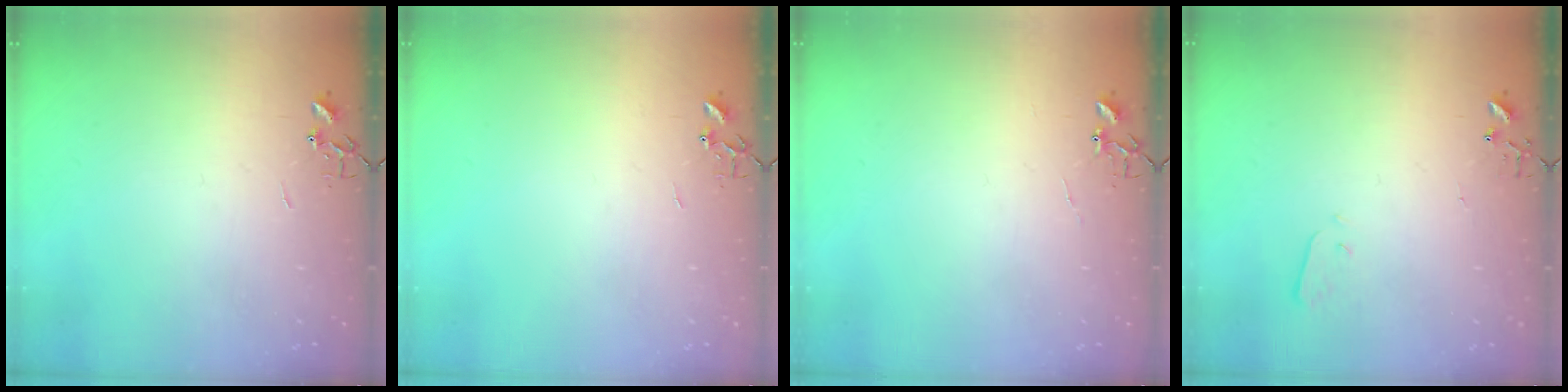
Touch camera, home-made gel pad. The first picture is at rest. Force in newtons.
{"total": 0.0}
{"total": 4.3, "press": 4.3, "slide": 0.3}
{"total": 1.9, "press": 1.9, "slide": 0.4}